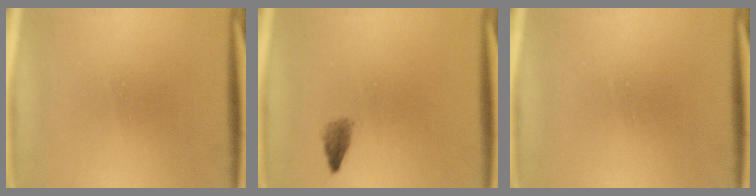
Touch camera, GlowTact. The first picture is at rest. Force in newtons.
{"total": 1.5}
{"total": 0.0}